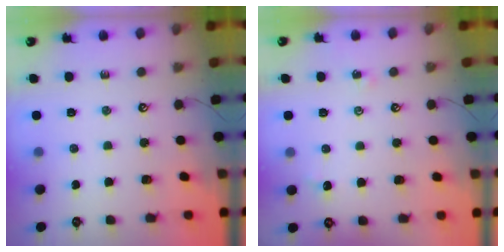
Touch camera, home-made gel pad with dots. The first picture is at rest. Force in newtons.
{"total": 2.0, "press": 1.9, "slide": 0.5}